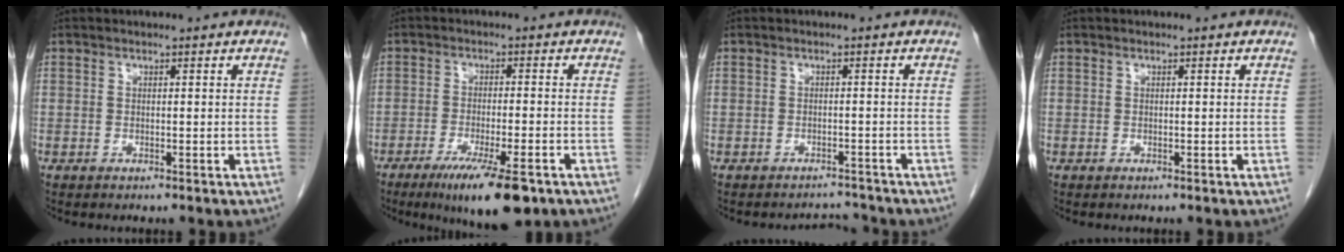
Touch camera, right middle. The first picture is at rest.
{"total": 10.9, "force": [-6.9, 1.6, 8.2], "torque": [-0.129, -0.023, -0.104]}
{"total": 2.3, "force": [-2.1, 0.1, -0.8], "torque": [0.015, -0.003, -0.027]}
{"total": 0.0}